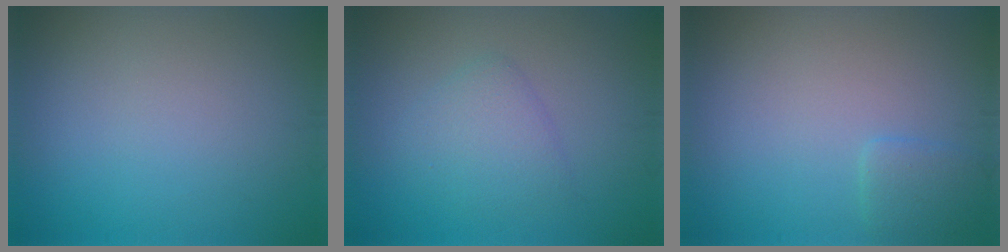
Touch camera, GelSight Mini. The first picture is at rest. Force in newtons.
{"total": 2.6, "press": 2.6, "slide": 0.2}
{"total": 1.6, "press": 1.6, "slide": 0.1}